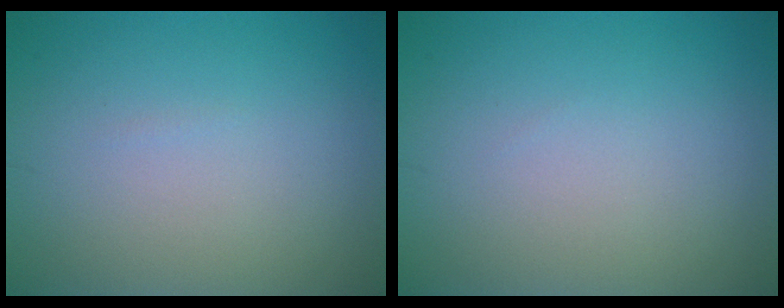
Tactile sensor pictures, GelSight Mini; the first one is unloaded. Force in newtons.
{"total": 0.0}